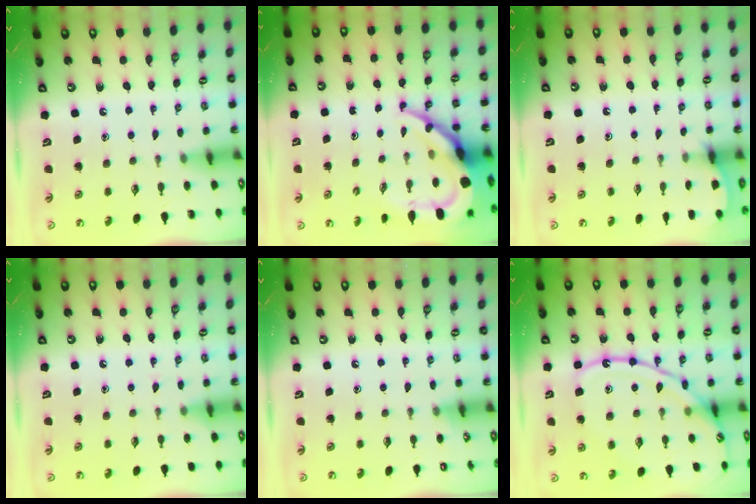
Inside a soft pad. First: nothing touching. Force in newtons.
{"total": 14.6, "press": 14.5, "slide": 1.6}
{"total": 2.6, "press": 2.6, "slide": 0.3}
{"total": 3.7, "press": 3.6, "slide": 0.5}
{"total": 2.9, "press": 2.9, "slide": 0.4}
{"total": 14.7, "press": 14.7, "slide": 0.7}